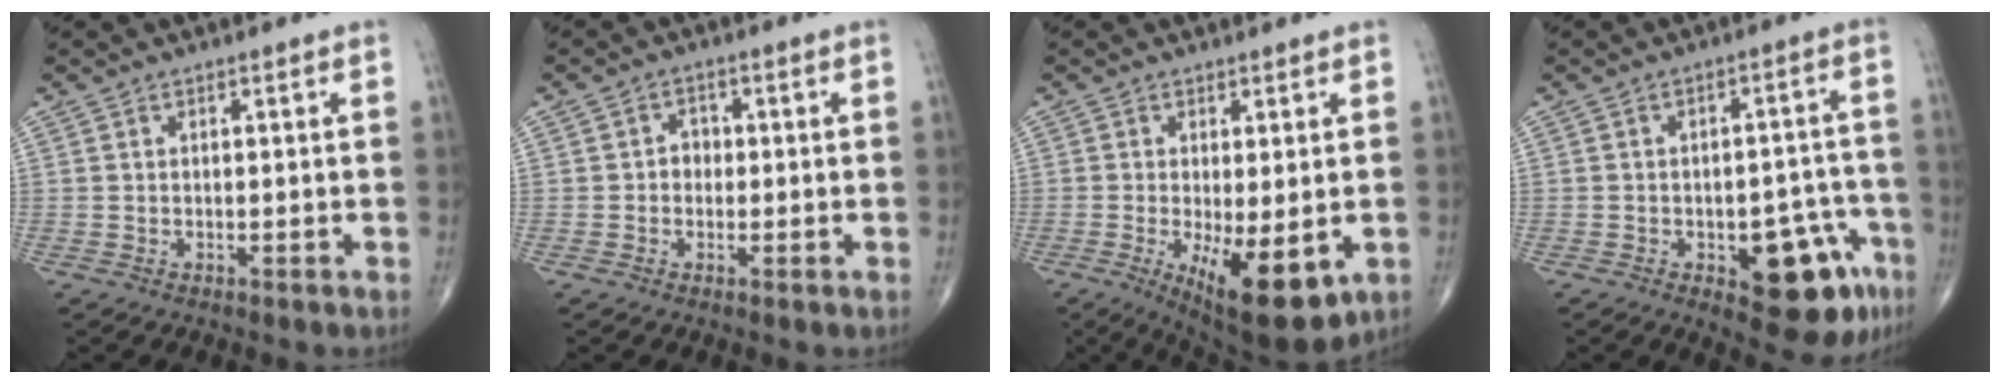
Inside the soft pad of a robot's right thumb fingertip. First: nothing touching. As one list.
[{"total": 2.4, "force": [-0.2, 2.1, 1.2], "torque": [0.001, 0.008, -0.010]}, {"total": 12.4, "force": [-3.6, 4.6, 11.0], "torque": [-0.161, -0.024, -0.038]}, {"total": 13.6, "force": [-6.0, 6.2, 10.5], "torque": [-0.092, 0.041, -0.066]}]